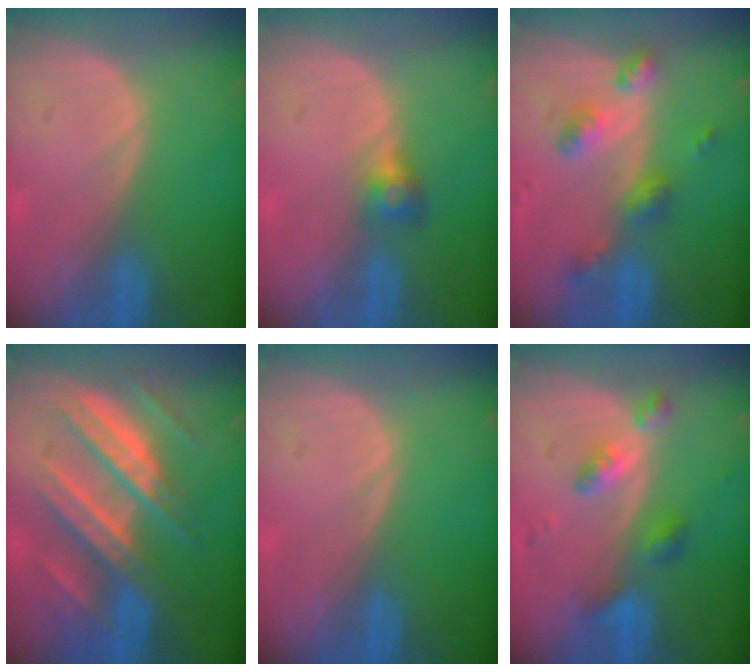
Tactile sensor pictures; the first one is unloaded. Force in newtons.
{"total": 2.8, "press": 2.6, "slide": 0.9}
{"total": 6.0, "press": 5.3, "slide": 2.8}
{"total": 10.8, "press": 10.7, "slide": 1.1}
{"total": 0.0}
{"total": 5.5, "press": 4.8, "slide": 2.7}